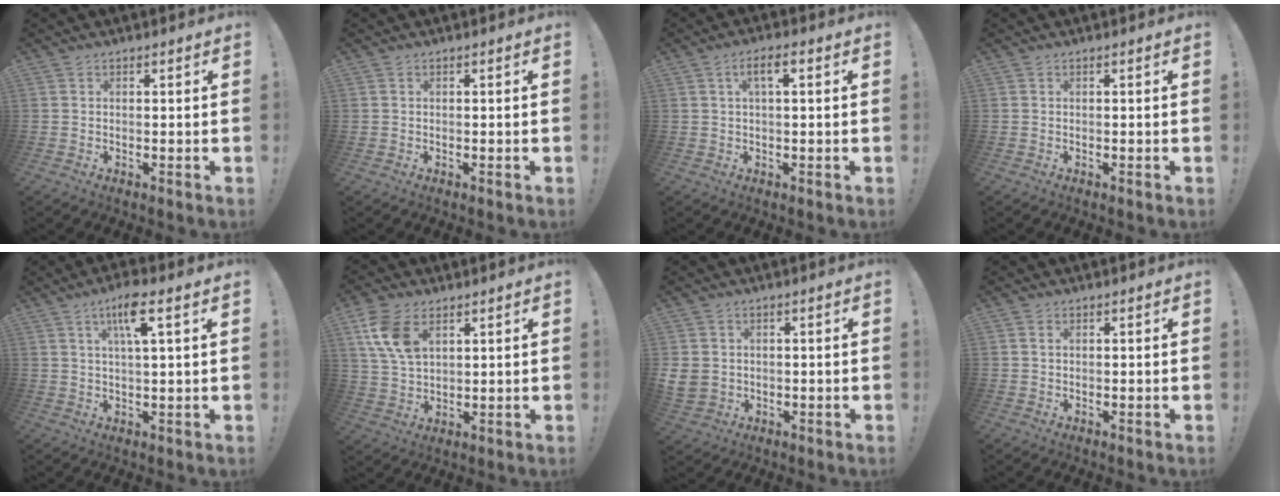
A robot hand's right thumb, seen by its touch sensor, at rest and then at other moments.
{"total": 0.0}
{"total": 4.1, "force": [0.9, 1.0, 3.9], "torque": [-0.064, 0.003, 0.010]}
{"total": 0.0}
{"total": 7.7, "force": [3.4, 1.3, 6.8], "torque": [-0.117, -0.003, 0.052]}
{"total": 11.0, "force": [5.2, 6.5, 7.2], "torque": [-0.147, -0.007, 0.101]}
{"total": 4.4, "force": [0.7, 3.9, 1.9], "torque": [-0.037, -0.007, 0.016]}
{"total": 1.1, "force": [0.5, 0.6, 0.7], "torque": [-0.013, 0.001, 0.008]}